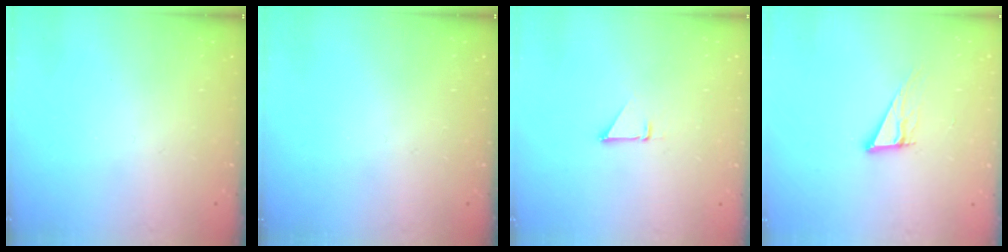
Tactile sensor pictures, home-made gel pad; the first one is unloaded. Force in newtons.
{"total": 0.0}
{"total": 1.5, "press": 1.5, "slide": 0.1}
{"total": 10.9, "press": 10.4, "slide": 3.3}